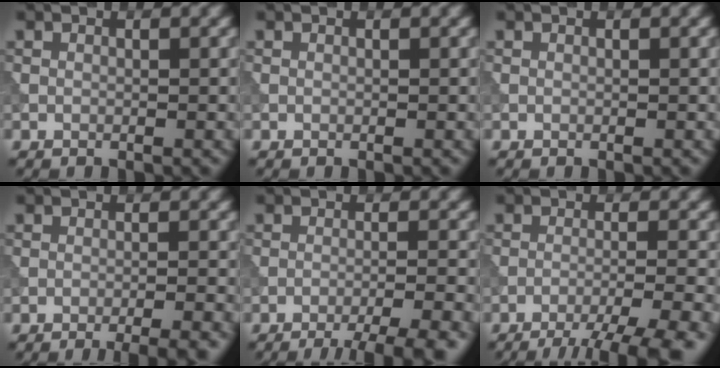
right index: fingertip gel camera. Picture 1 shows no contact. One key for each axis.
{"total": 0.0}
{"total": 0.0}
{"total": 5.3, "fx": -3.7, "fy": 1.4, "fz": 3.5, "tx": -0.032, "ty": 0.007, "tz": -0.044}
{"total": 7.0, "fx": -5.2, "fy": 1.3, "fz": 4.4, "tx": -0.054, "ty": 0.002, "tz": -0.070}
{"total": 8.2, "fx": -6.4, "fy": 1.4, "fz": 4.8, "tx": -0.066, "ty": -0.007, "tz": -0.085}